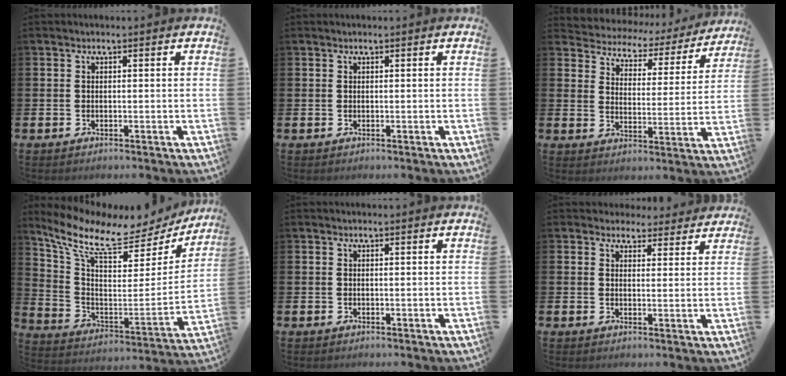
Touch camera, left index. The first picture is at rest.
{"total": 0.0}
{"total": 4.4, "force": [3.9, 2.0, 0.2], "torque": [-0.033, -0.034, 0.061]}
{"total": 10.1, "force": [8.4, 3.2, 4.6], "torque": [-0.118, -0.065, 0.137]}
{"total": 0.0}
{"total": 3.6, "force": [3.2, 1.5, -0.1], "torque": [0.003, -0.014, 0.056]}